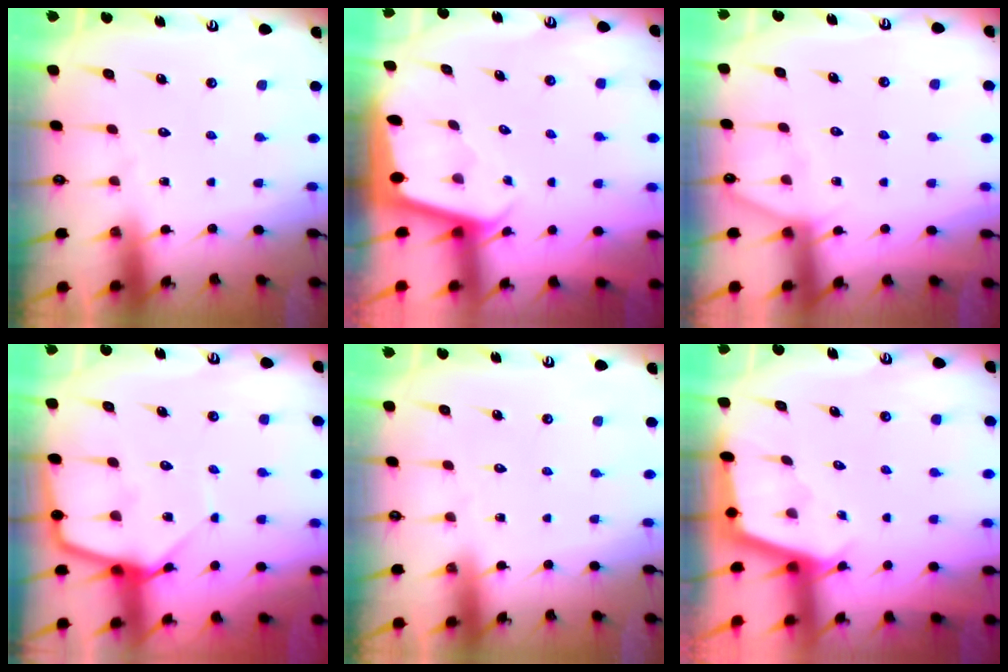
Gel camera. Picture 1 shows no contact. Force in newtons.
{"total": 1.9, "press": 1.9, "slide": 0.0}
{"total": 3.9, "press": 3.9, "slide": 0.6}
{"total": 7.7, "press": 7.7, "slide": 0.7}
{"total": 0.0}
{"total": 2.2, "press": 2.2, "slide": 0.1}